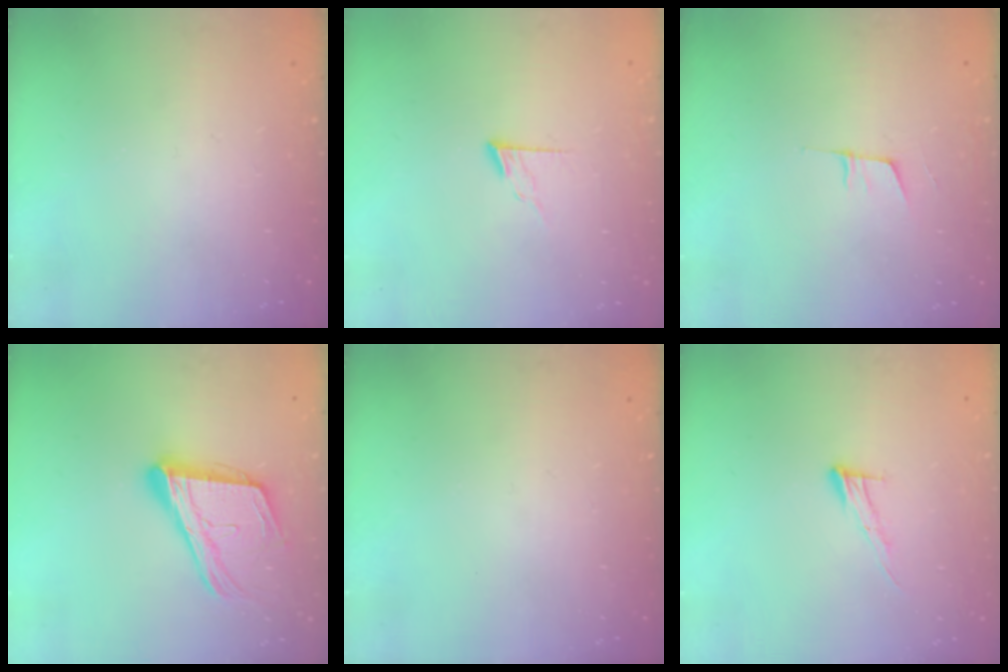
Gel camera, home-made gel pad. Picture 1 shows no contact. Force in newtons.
{"total": 5.7, "press": 5.7, "slide": 0.6}
{"total": 5.1, "press": 4.3, "slide": 2.6}
{"total": 17.9, "press": 17.3, "slide": 4.5}
{"total": 0.0}
{"total": 8.4, "press": 8.4, "slide": 0.4}